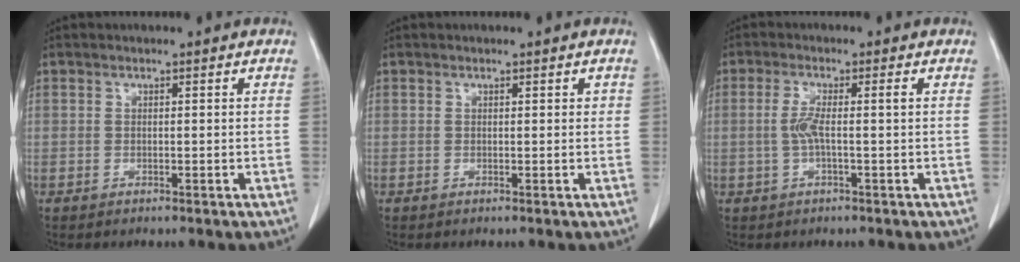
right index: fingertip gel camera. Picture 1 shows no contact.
{"total": 0.5, "force": [0.3, 0.4, 0.3], "torque": [0.001, 0.002, 0.001]}
{"total": 3.4, "force": [-0.2, 0.1, 3.4], "torque": [-0.077, 0.008, -0.004]}